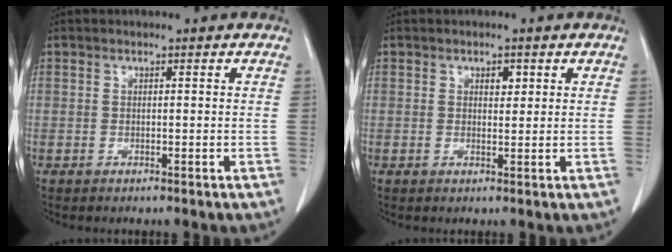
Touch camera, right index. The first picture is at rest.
{"total": 1.7, "force": [0.8, 0.9, 1.1], "torque": [-0.017, 0.000, 0.013]}